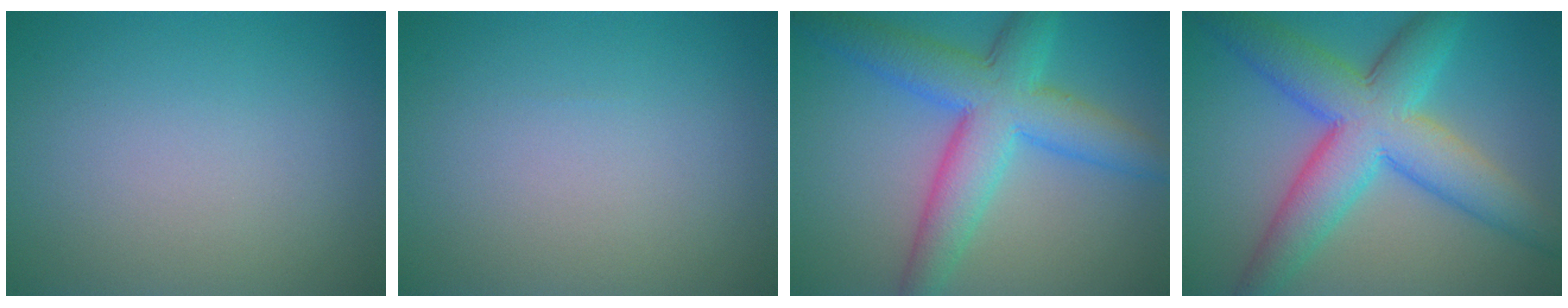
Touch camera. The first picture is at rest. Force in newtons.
{"total": 0.0}
{"total": 7.9, "press": 7.9, "slide": 0.3}
{"total": 9.4, "press": 9.4, "slide": 0.2}